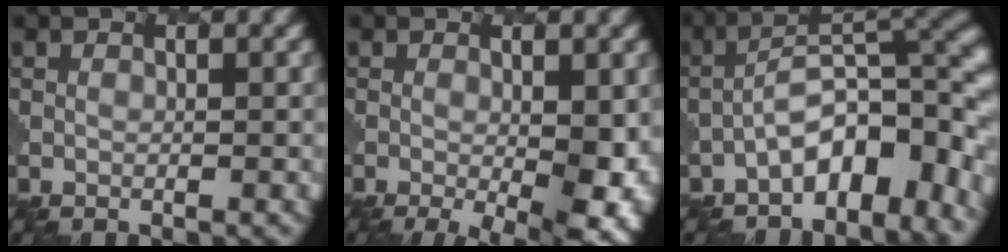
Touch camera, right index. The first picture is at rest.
{"total": 8.0, "force": [-2.0, 3.0, 7.1], "torque": [-0.095, -0.012, -0.018]}
{"total": 8.9, "force": [-3.6, 4.0, 7.1], "torque": [-0.096, 0.015, -0.068]}